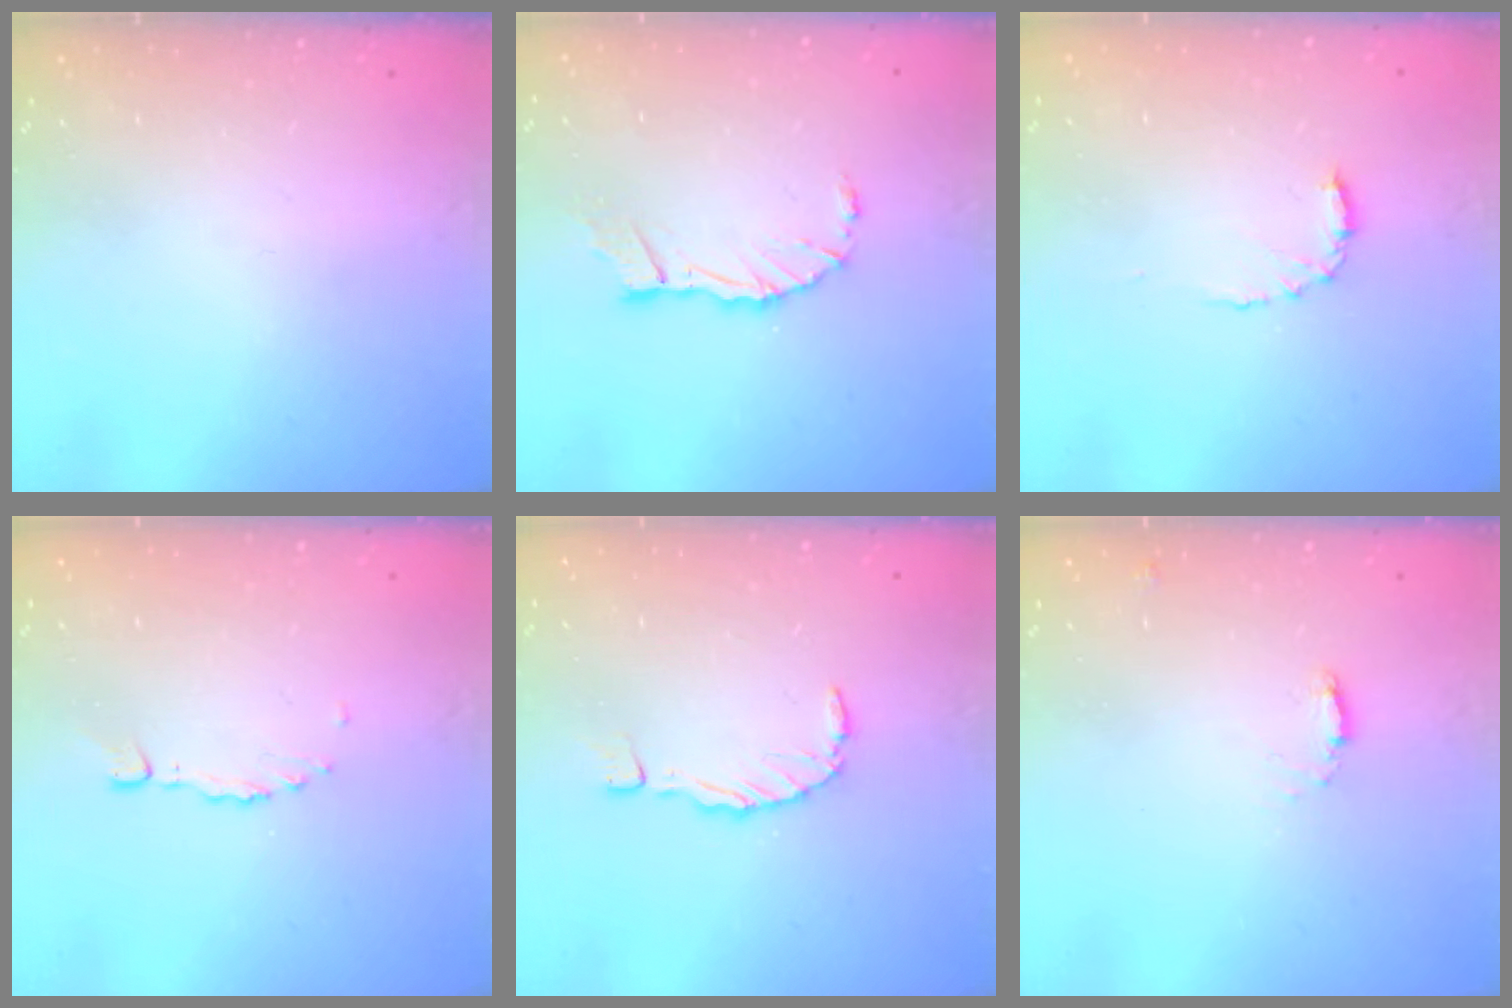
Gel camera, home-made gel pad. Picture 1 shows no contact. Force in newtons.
{"total": 8.5, "press": 8.5, "slide": 1.1}
{"total": 6.8, "press": 6.8, "slide": 0.7}
{"total": 0.0}
{"total": 0.0}
{"total": 3.5, "press": 3.4, "slide": 0.4}